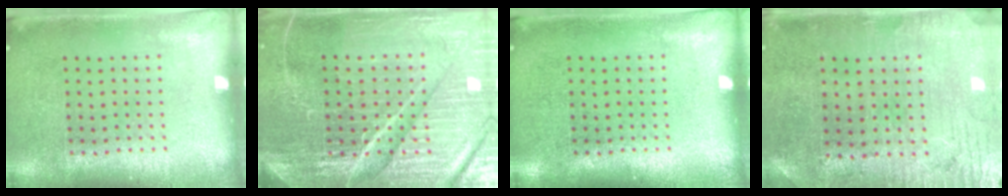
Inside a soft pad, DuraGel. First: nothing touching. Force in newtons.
{"total": 6.3, "press": 5.7, "slide": 2.9}
{"total": 0.0}
{"total": 0.7, "press": 0.5, "slide": 0.5}